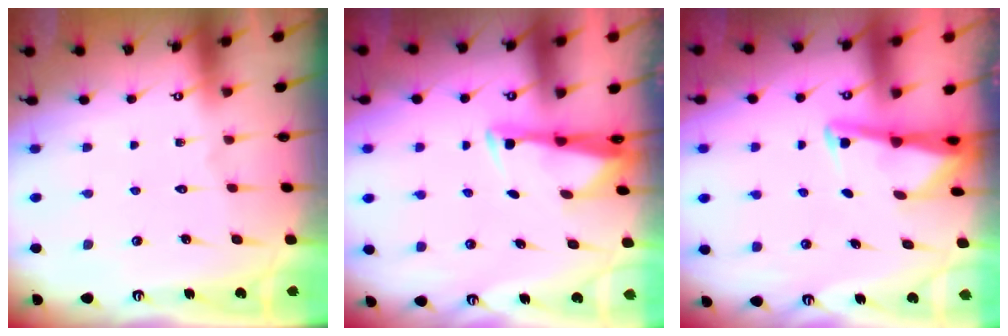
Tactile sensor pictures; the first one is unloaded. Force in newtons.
{"total": 2.9, "press": 2.8, "slide": 0.9}
{"total": 4.0, "press": 3.9, "slide": 0.6}